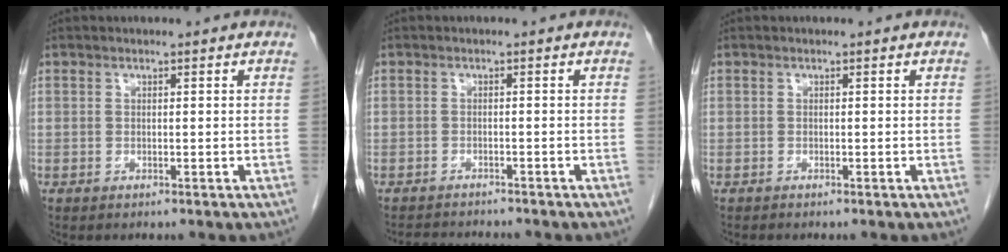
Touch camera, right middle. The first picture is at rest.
{"total": 4.6, "force": [-4.4, 0.4, 1.0], "torque": [-0.015, -0.011, -0.067]}
{"total": 0.0}